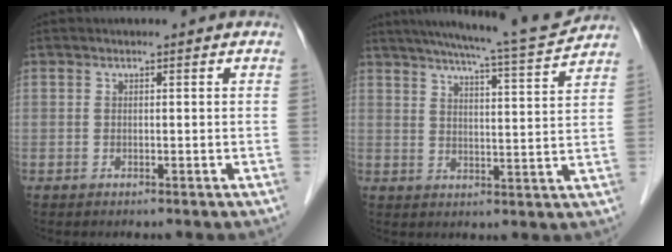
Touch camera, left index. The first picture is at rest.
{"total": 12.9, "force": [11.7, -0.9, 5.3], "torque": [-0.089, -0.022, 0.160]}